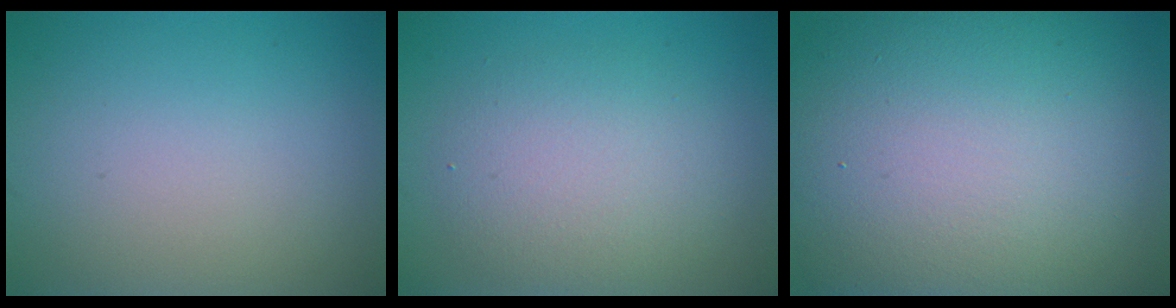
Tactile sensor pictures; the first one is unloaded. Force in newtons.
{"total": 4.6, "press": 4.6, "slide": 0.1}
{"total": 18.7, "press": 18.7, "slide": 1.0}